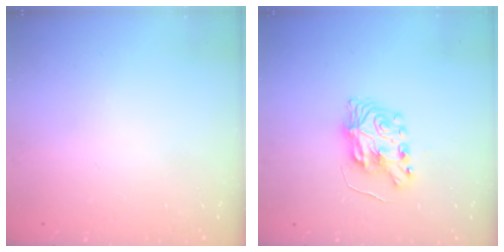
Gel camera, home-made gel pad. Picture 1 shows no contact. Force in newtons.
{"total": 8.3, "press": 8.2, "slide": 0.2}